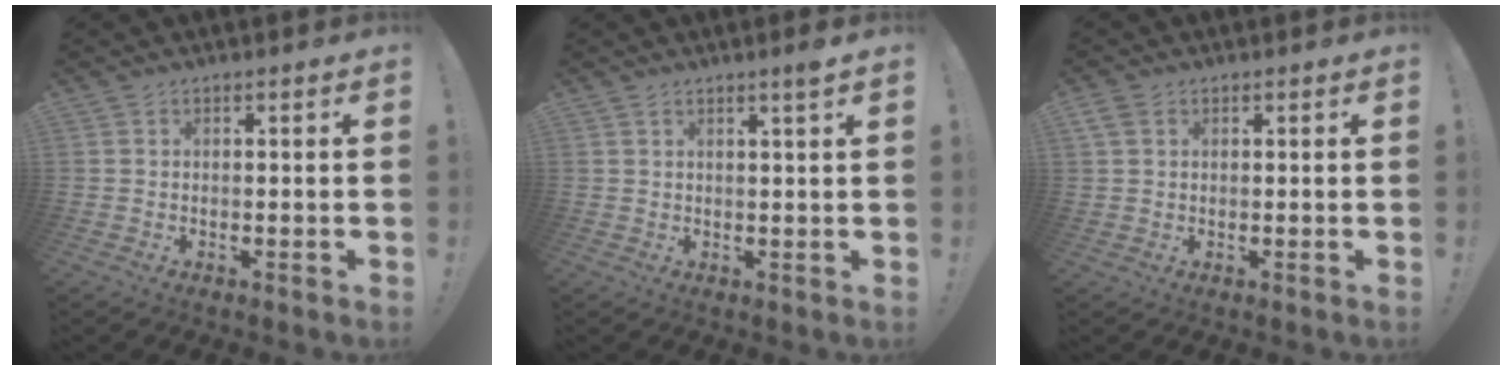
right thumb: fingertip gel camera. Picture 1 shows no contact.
{"total": 2.9, "force": [1.7, -0.4, 2.4], "torque": [-0.034, -0.011, 0.024]}
{"total": 3.1, "force": [1.6, 2.0, 1.7], "torque": [-0.028, 0.000, 0.032]}